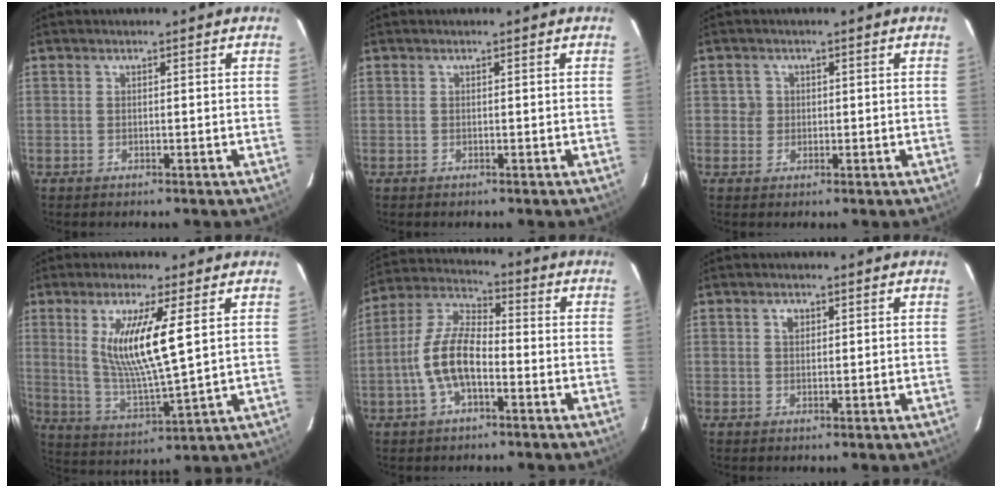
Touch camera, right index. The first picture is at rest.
{"total": 0.0}
{"total": 2.2, "force": [0.1, 2.2, 0.0], "torque": [0.008, 0.011, 0.002]}
{"total": 12.4, "force": [3.5, 1.2, 11.8], "torque": [-0.224, -0.017, 0.076]}
{"total": 10.8, "force": [-3.2, 4.8, 9.1], "torque": [-0.196, 0.012, -0.064]}
{"total": 1.6, "force": [0.6, 1.2, 0.8], "torque": [-0.012, 0.006, 0.010]}